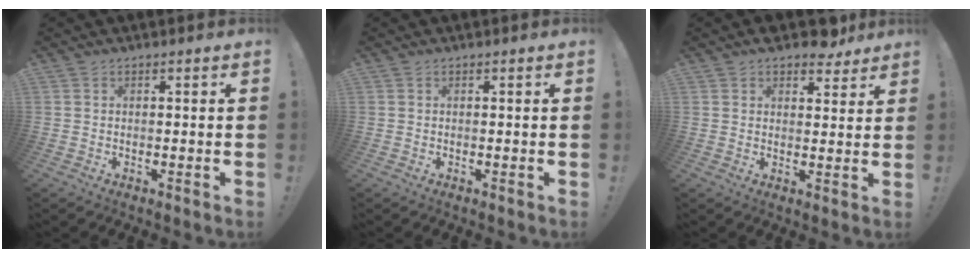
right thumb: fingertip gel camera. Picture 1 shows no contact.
{"total": 0.0}
{"total": 7.1, "force": [5.9, 3.1, 2.3], "torque": [-0.017, -0.035, 0.106]}